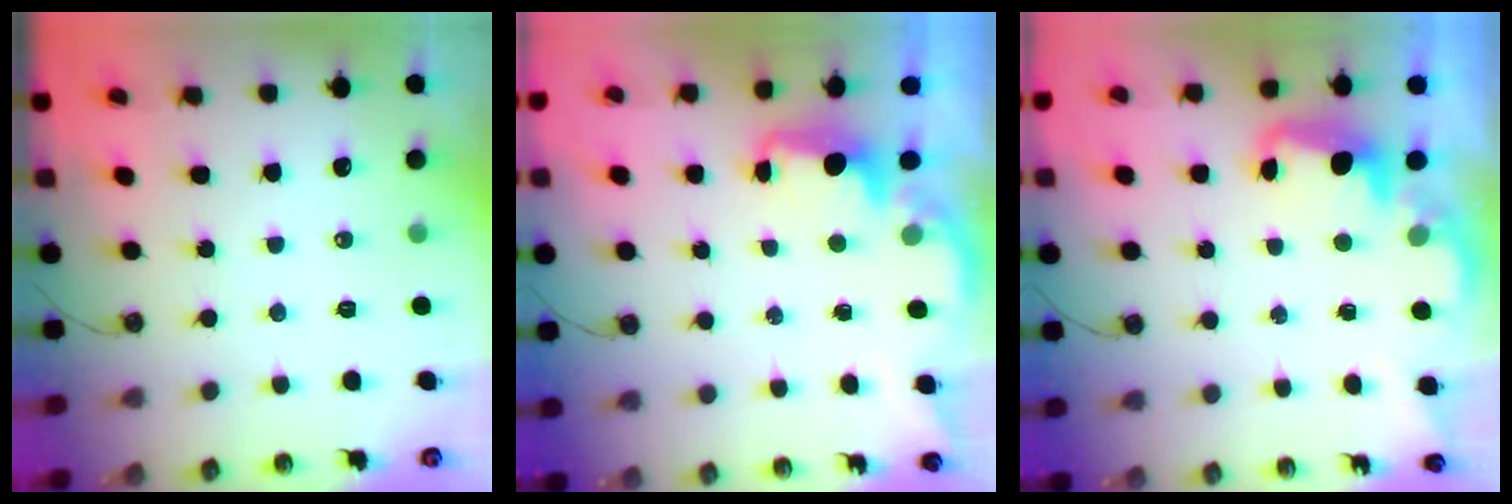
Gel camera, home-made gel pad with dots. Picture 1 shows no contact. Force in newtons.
{"total": 2.1, "press": 2.0, "slide": 0.8}
{"total": 2.8, "press": 2.7, "slide": 0.7}